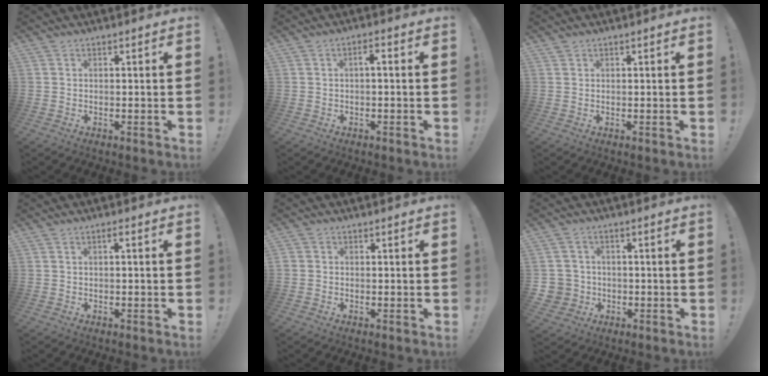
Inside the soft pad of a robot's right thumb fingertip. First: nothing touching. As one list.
[{"total": 2.3, "force": [-0.4, 0.4, 2.2], "torque": [-0.052, 0.011, -0.009]}, {"total": 0.6, "force": [0.5, 0.3, 0.1], "torque": [0.002, -0.002, 0.008]}, {"total": 0.9, "force": [-0.2, 0.1, 0.9], "torque": [-0.014, 0.002, -0.006]}, {"total": 0.9, "force": [0.0, 0.8, -0.4], "torque": [0.010, 0.004, 0.001]}, {"total": 5.0, "force": [-0.3, 4.9, 1.2], "torque": [-0.022, 0.005, -0.001]}]